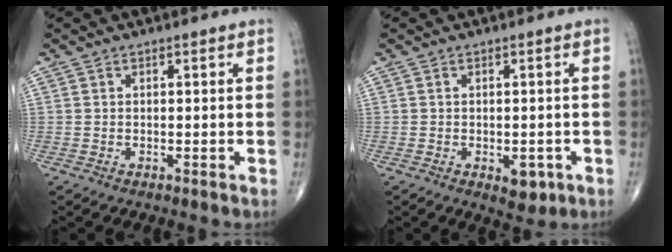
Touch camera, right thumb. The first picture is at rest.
{"total": 3.7, "force": [-1.3, 2.1, 2.8], "torque": [-0.019, -0.001, -0.010]}